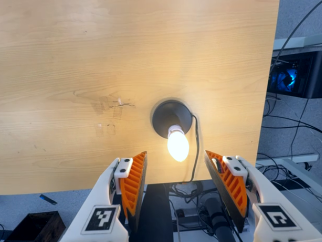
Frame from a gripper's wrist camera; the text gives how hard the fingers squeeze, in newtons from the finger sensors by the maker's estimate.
{"total": 0.0}